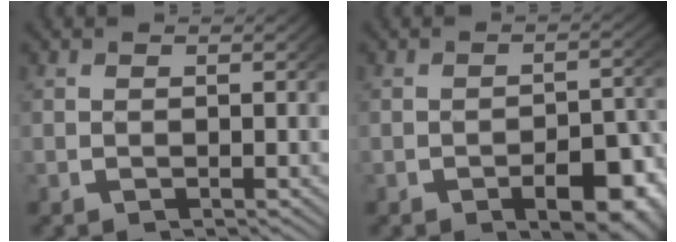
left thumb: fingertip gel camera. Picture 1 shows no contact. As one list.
[{"total": 5.5, "force": [-2.1, 2.8, 4.3], "torque": [-0.056, -0.018, -0.024]}]